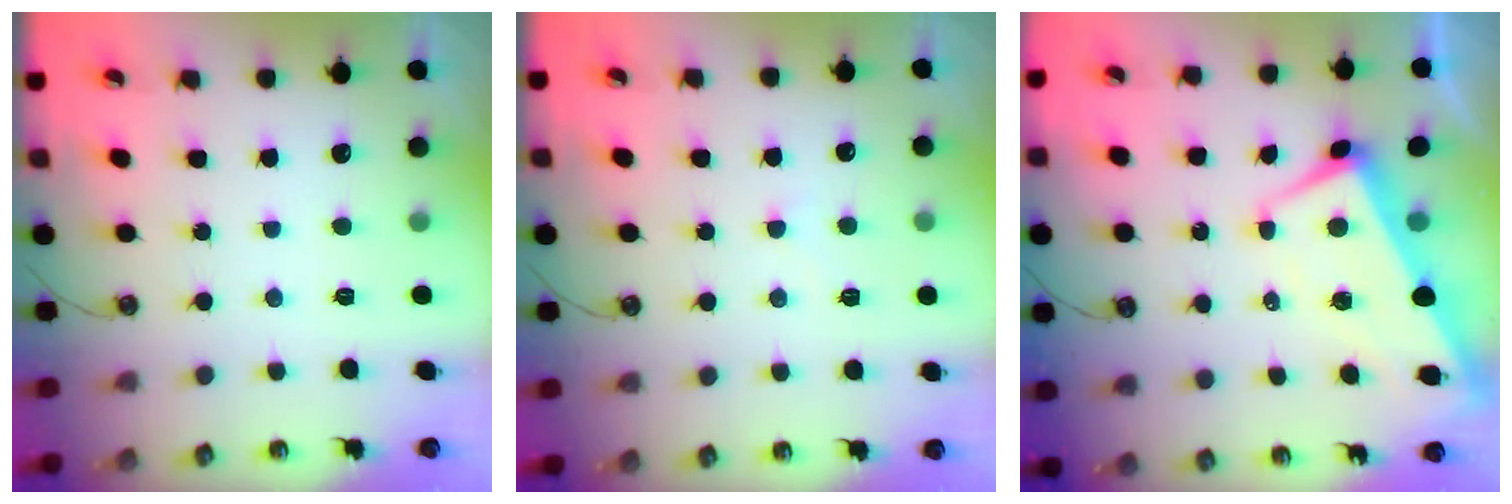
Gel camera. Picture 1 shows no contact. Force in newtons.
{"total": 4.3, "press": 4.3, "slide": 0.4}
{"total": 1.0, "press": 0.3, "slide": 1.0}